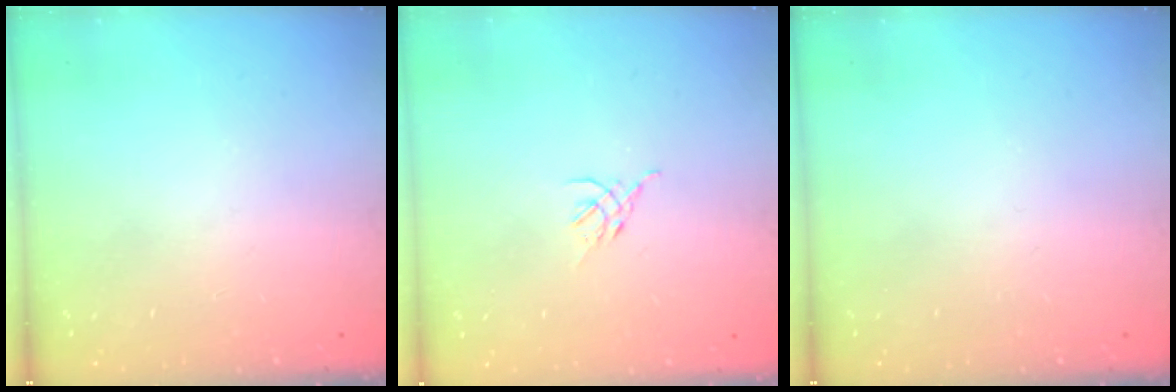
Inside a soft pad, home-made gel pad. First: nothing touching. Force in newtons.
{"total": 2.7, "press": 2.6, "slide": 0.7}
{"total": 0.0}